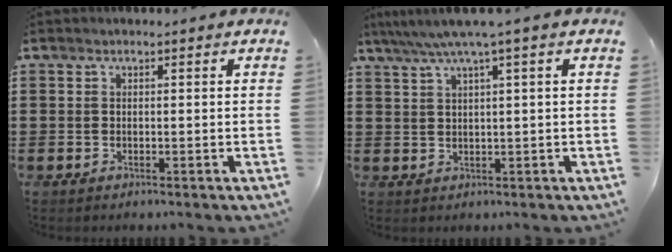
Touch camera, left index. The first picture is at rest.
{"total": 3.7, "force": [2.0, -0.5, 3.1], "torque": [-0.063, -0.004, 0.032]}